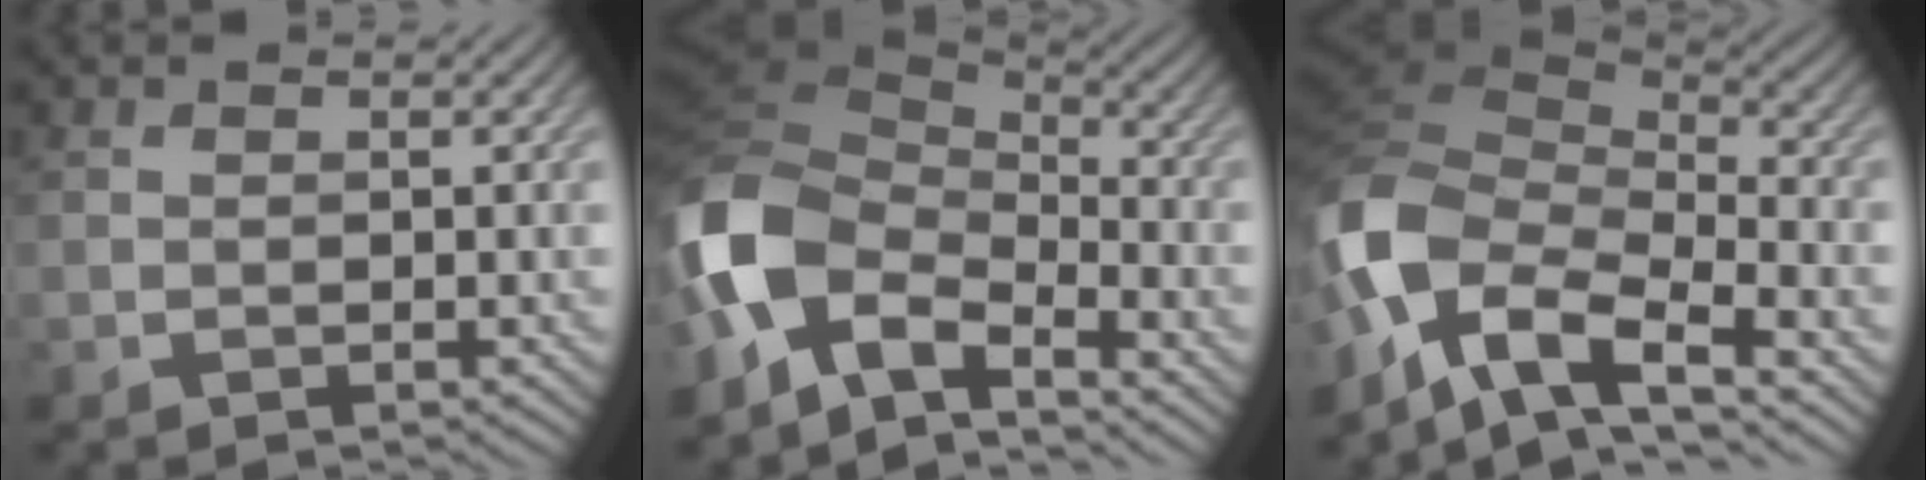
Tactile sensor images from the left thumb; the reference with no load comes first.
{"total": 12.9, "force": [-5.1, 7.8, 8.9], "torque": [-0.216, -0.001, -0.109]}
{"total": 13.0, "force": [-5.2, 6.7, 9.8], "torque": [-0.243, -0.002, -0.101]}